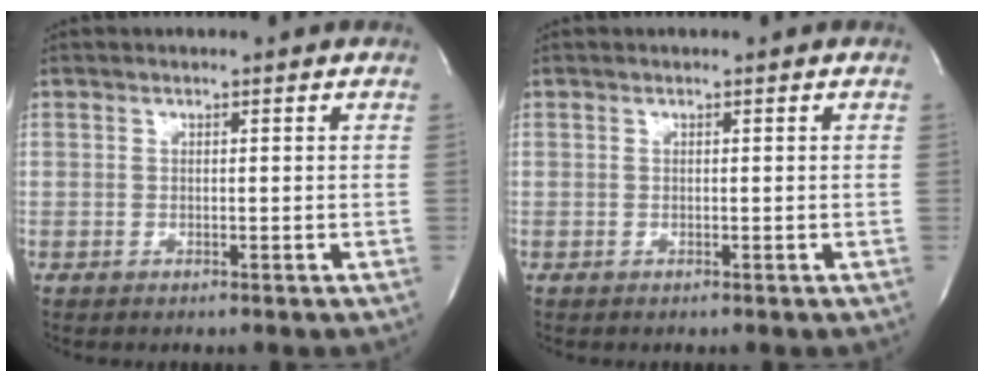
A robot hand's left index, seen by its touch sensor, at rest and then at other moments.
{"total": 0.0}